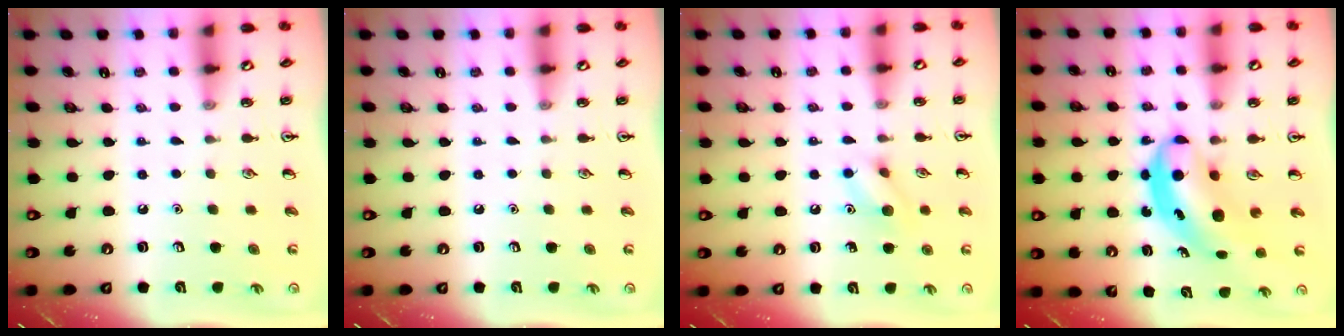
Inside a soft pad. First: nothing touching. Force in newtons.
{"total": 0.0}
{"total": 8.3, "press": 8.3, "slide": 0.5}
{"total": 7.6, "press": 7.5, "slide": 1.4}